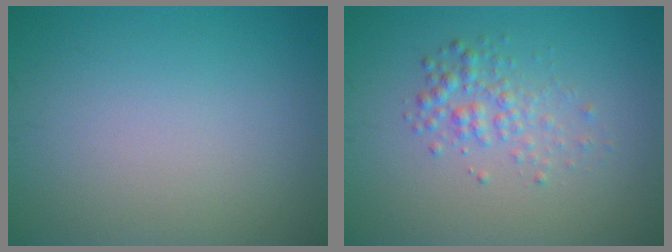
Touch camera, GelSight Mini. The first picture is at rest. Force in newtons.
{"total": 2.3, "press": 2.3, "slide": 0.1}